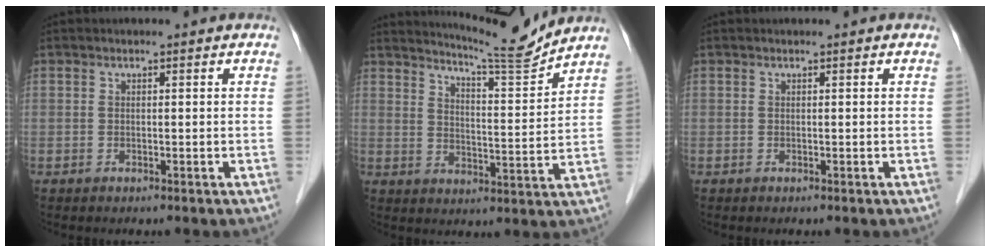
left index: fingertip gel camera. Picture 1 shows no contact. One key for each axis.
{"total": 9.4, "fx": 9.1, "fy": -1.7, "fz": 1.6, "tx": -0.042, "ty": -0.034, "tz": 0.143}
{"total": 0.0}